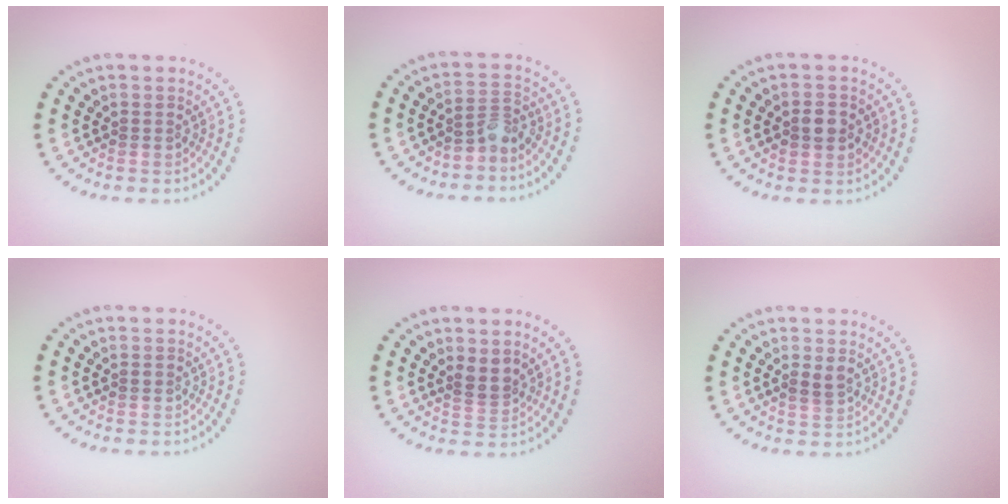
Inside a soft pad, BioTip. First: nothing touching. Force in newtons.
{"total": 2.1, "press": 1.5, "slide": 1.5}
{"total": 2.5, "press": 2.5, "slide": 0.3}
{"total": 0.6, "press": 0.6, "slide": 0.1}
{"total": 1.7, "press": 1.2, "slide": 1.1}
{"total": 1.2, "press": 1.1, "slide": 0.4}